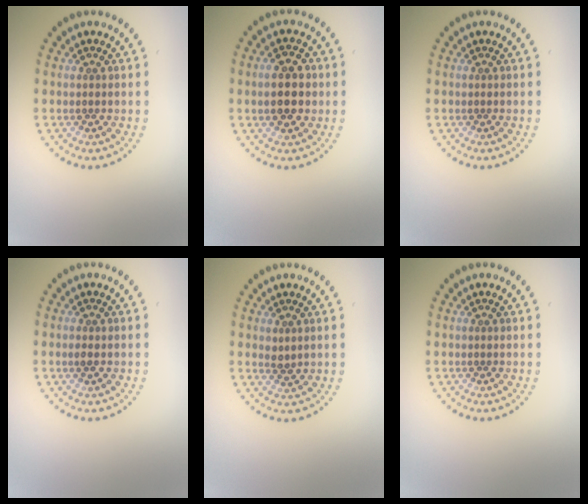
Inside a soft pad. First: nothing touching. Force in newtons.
{"total": 4.8, "press": 4.7, "slide": 0.1}
{"total": 0.0}
{"total": 0.7, "press": 0.7, "slide": 0.1}
{"total": 1.0, "press": 0.9, "slide": 0.4}
{"total": 0.0}